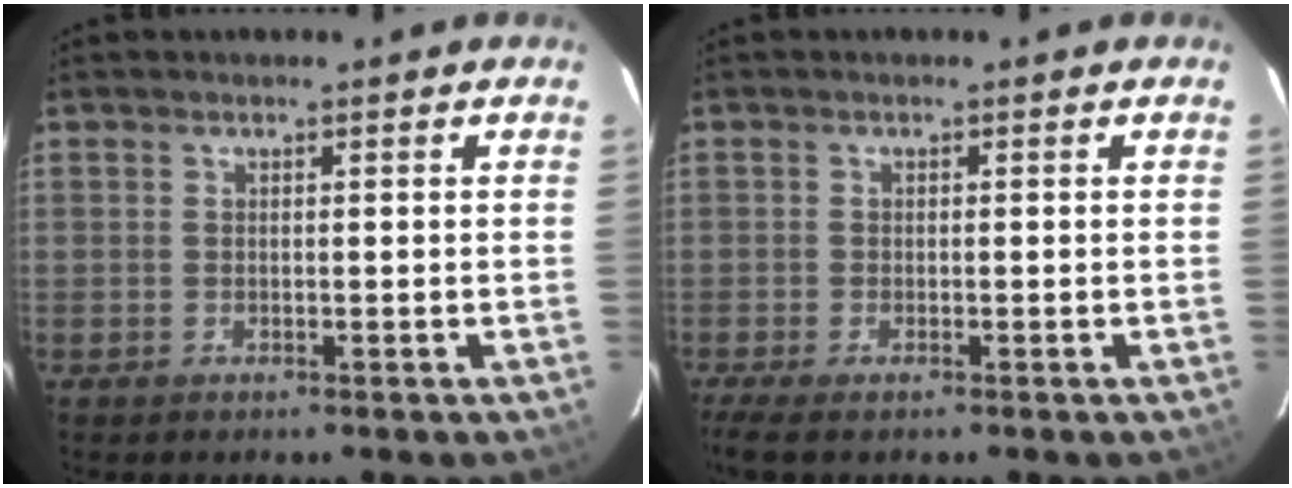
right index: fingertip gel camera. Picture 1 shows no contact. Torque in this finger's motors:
{"motor_torque": [0.49, -0.47, 0.09, 0.01]}